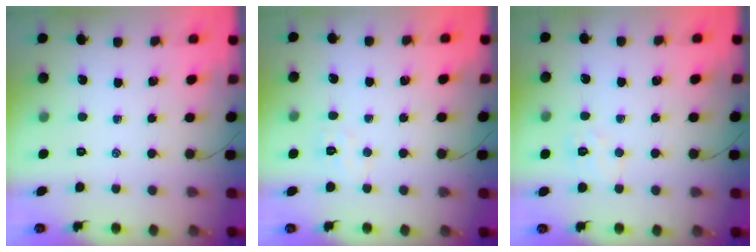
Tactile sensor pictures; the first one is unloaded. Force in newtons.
{"total": 4.2, "press": 4.1, "slide": 1.0}
{"total": 5.2, "press": 5.1, "slide": 1.1}